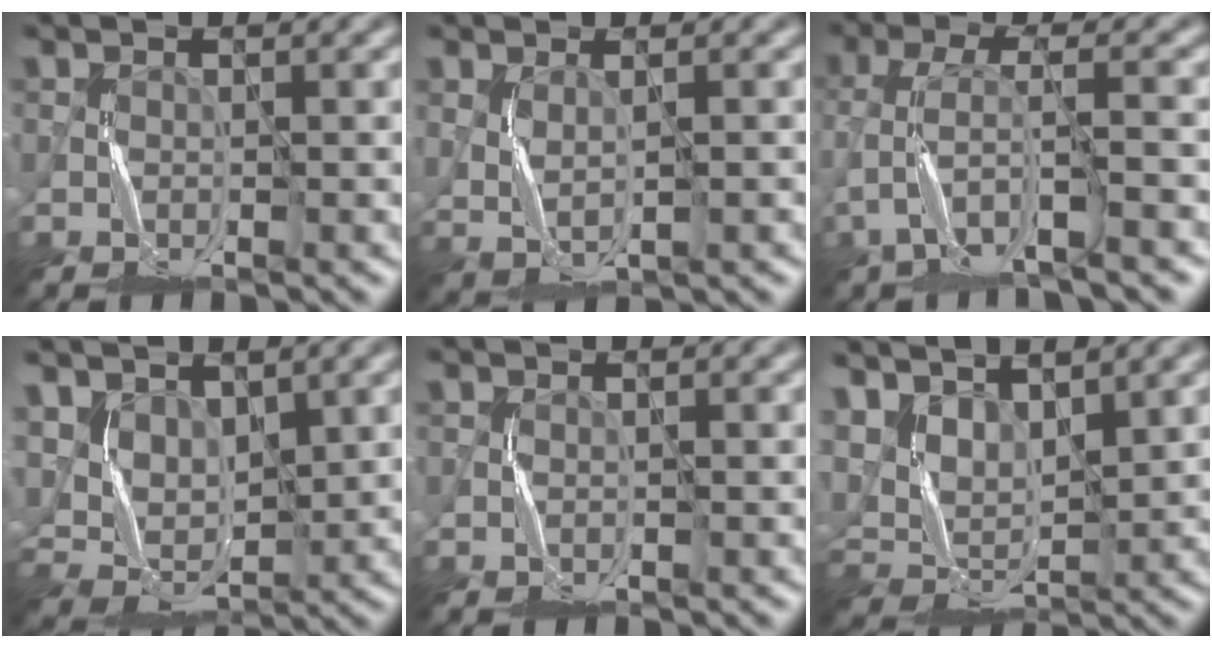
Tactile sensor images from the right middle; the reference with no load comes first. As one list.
[{"total": 1.8, "force": [0.5, 0.8, 1.5], "torque": [-0.043, -0.006, 0.018]}, {"total": 4.7, "force": [-2.6, 0.9, 3.9], "torque": [-0.090, 0.003, -0.053]}, {"total": 4.7, "force": [2.7, 2.9, 2.5], "torque": [-0.056, -0.004, 0.054]}, {"total": 0.0}, {"total": 5.4, "force": [4.3, 2.1, 2.5], "torque": [-0.070, 0.004, 0.076]}]